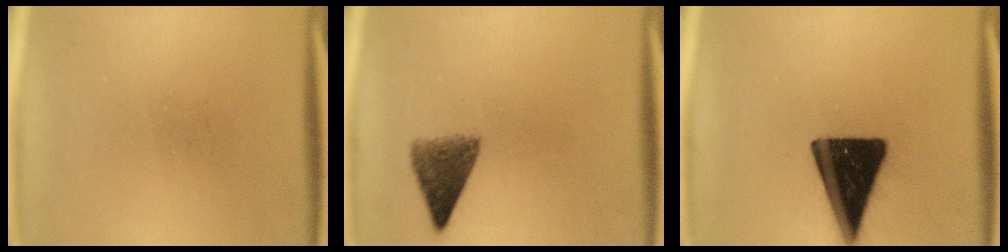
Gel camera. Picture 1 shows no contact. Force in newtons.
{"total": 5.4}
{"total": 17.8}